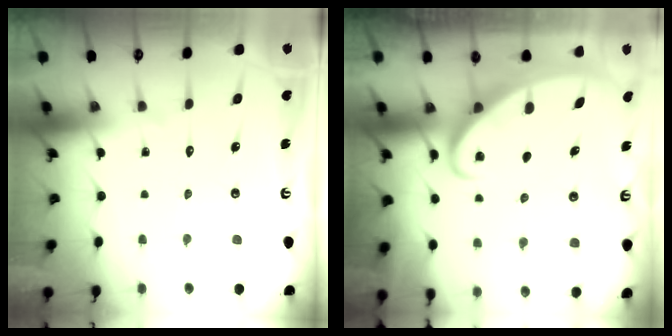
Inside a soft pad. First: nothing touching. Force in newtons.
{"total": 2.5, "press": 2.5, "slide": 0.3}